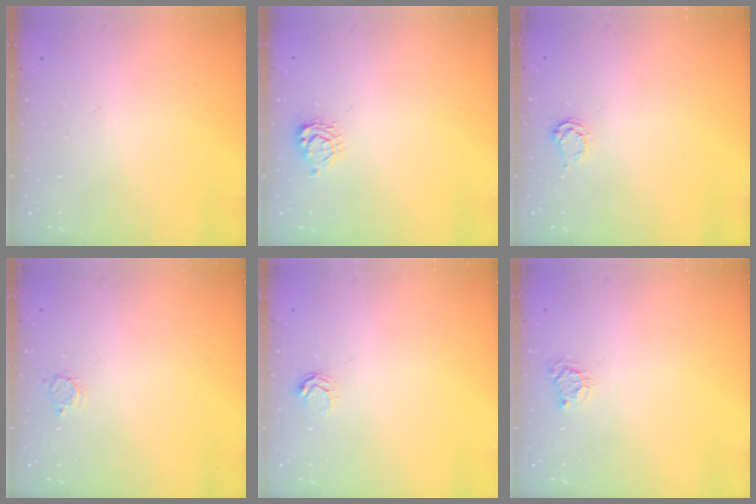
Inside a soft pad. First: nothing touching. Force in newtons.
{"total": 6.7, "press": 6.7, "slide": 0.7}
{"total": 3.2, "press": 3.1, "slide": 0.5}
{"total": 2.4, "press": 2.4, "slide": 0.3}
{"total": 4.5, "press": 4.5, "slide": 0.5}
{"total": 4.8, "press": 4.7, "slide": 0.5}